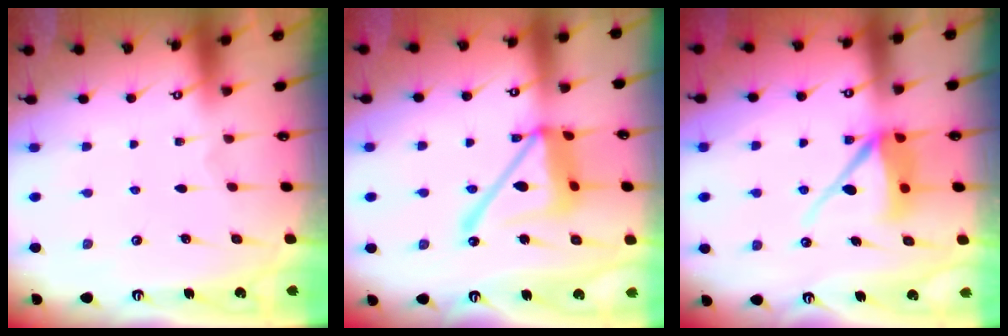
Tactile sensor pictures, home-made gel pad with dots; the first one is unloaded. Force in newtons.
{"total": 17.7, "press": 17.7, "slide": 1.6}
{"total": 9.3, "press": 9.2, "slide": 1.4}